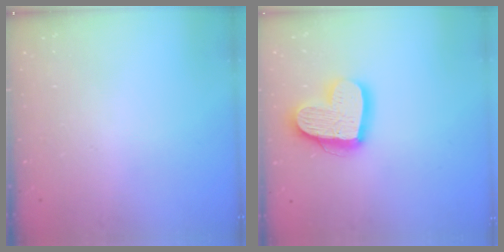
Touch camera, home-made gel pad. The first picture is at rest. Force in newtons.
{"total": 18.1, "press": 18.0, "slide": 1.8}